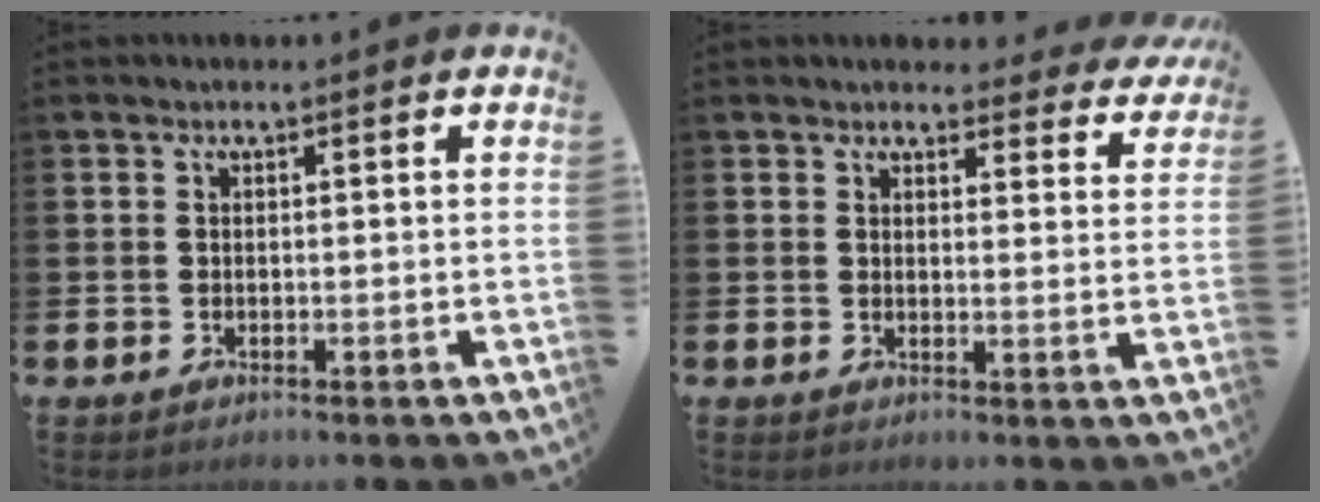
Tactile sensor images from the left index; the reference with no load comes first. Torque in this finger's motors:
{"motor_torque": [0.61, -1.53, 0.17, 0.00]}